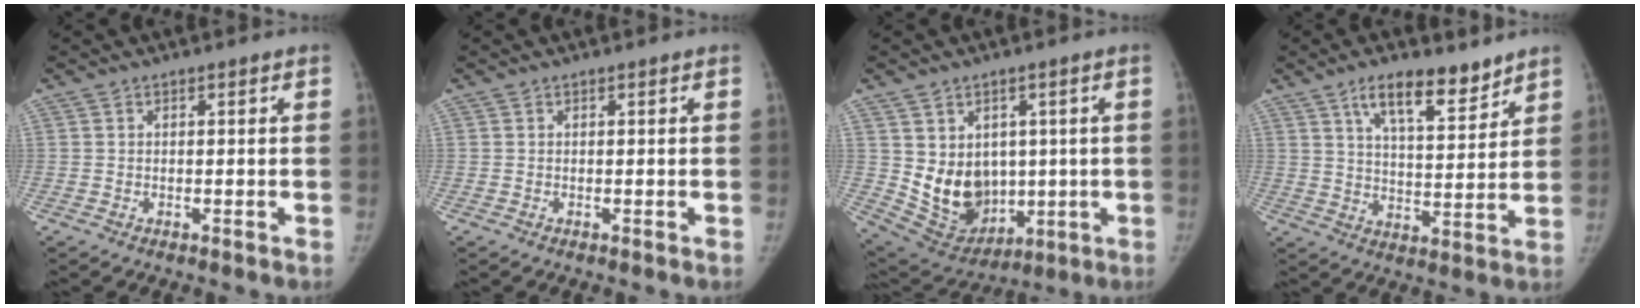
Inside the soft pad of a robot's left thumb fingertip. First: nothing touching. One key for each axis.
{"total": 0.0}
{"total": 12.7, "fx": 0.6, "fy": 10.1, "fz": 7.6, "tx": -0.086, "ty": -0.015, "tz": 0.047}
{"total": 11.2, "fx": 7.7, "fy": 4.0, "fz": 7.0, "tx": -0.092, "ty": -0.049, "tz": 0.131}